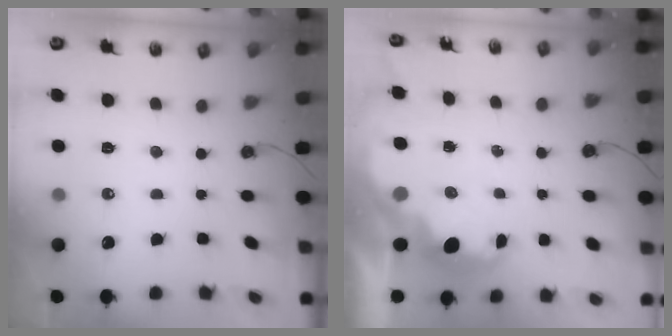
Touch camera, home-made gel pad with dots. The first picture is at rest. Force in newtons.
{"total": 2.9, "press": 2.9, "slide": 0.5}